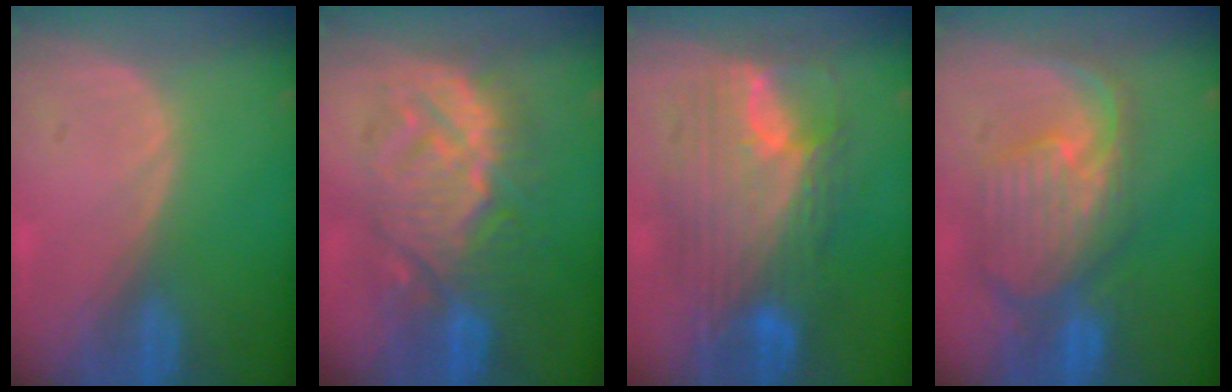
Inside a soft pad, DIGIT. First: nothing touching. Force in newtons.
{"total": 10.3, "press": 10.3, "slide": 0.6}
{"total": 11.9, "press": 11.8, "slide": 1.0}
{"total": 10.5, "press": 9.4, "slide": 4.8}